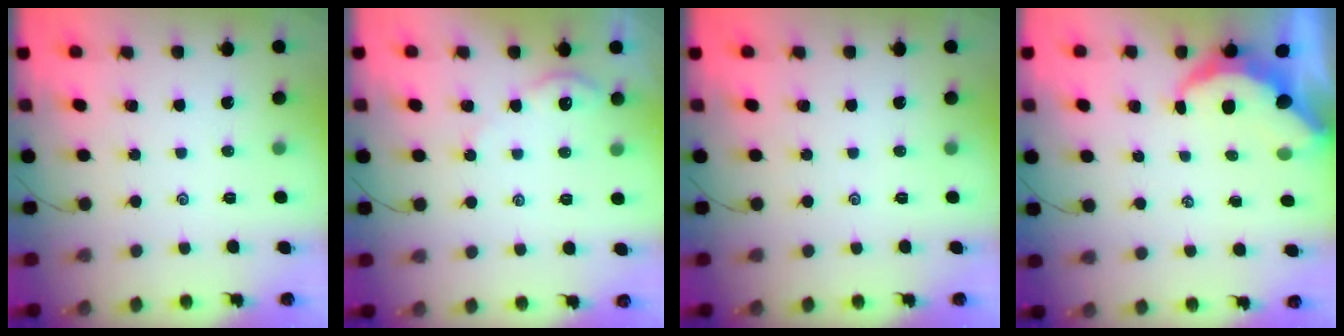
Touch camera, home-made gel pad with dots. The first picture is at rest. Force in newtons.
{"total": 2.4, "press": 2.4, "slide": 0.3}
{"total": 0.0}
{"total": 7.4, "press": 7.3, "slide": 1.1}